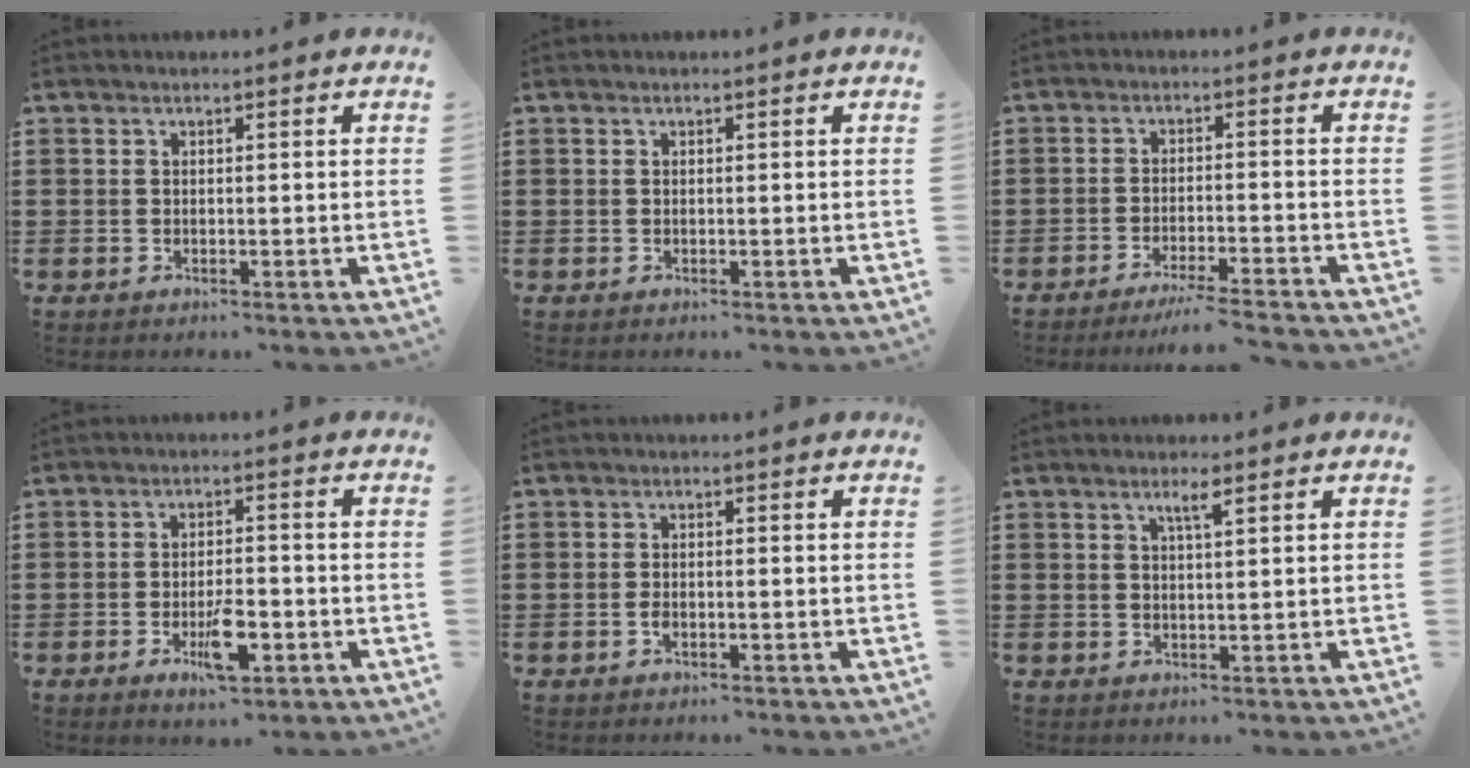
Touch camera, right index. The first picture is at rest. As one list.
[{"total": 0.0}, {"total": 3.9, "force": [-3.5, -0.6, 1.6], "torque": [-0.027, -0.011, -0.066]}, {"total": 6.7, "force": [-2.5, 2.4, 5.8], "torque": [-0.103, 0.000, -0.040]}, {"total": 1.3, "force": [-0.6, 0.4, 1.1], "torque": [-0.022, -0.003, -0.010]}, {"total": 2.1, "force": [1.2, 0.2, 1.8], "torque": [-0.038, 0.001, 0.020]}]